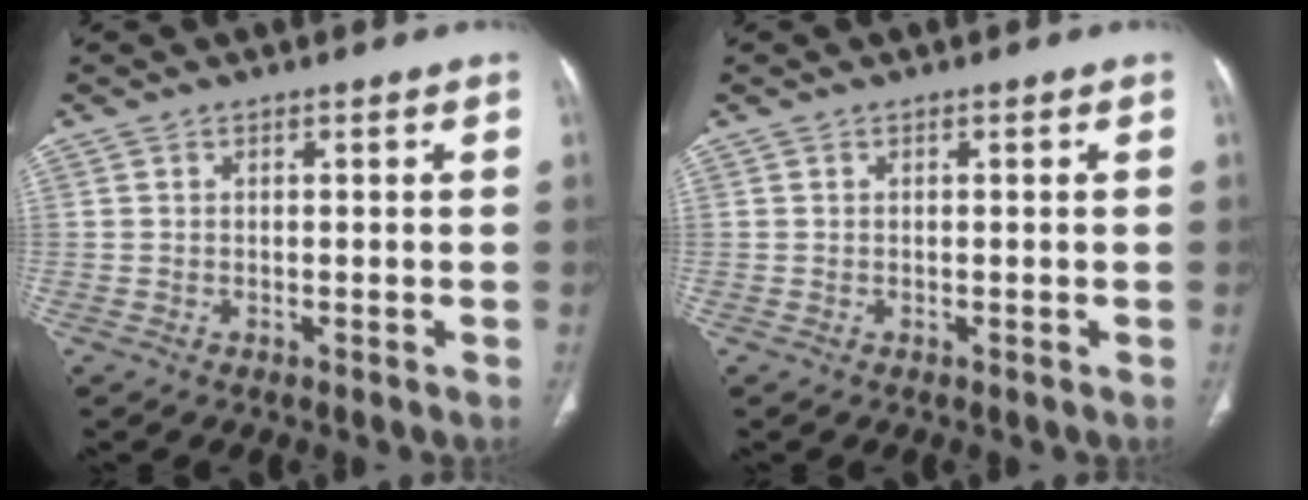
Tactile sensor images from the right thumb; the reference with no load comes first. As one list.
[{"total": 0.0}]